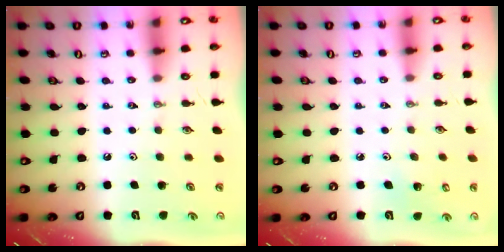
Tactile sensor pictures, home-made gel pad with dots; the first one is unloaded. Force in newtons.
{"total": 2.5, "press": 2.4, "slide": 0.6}